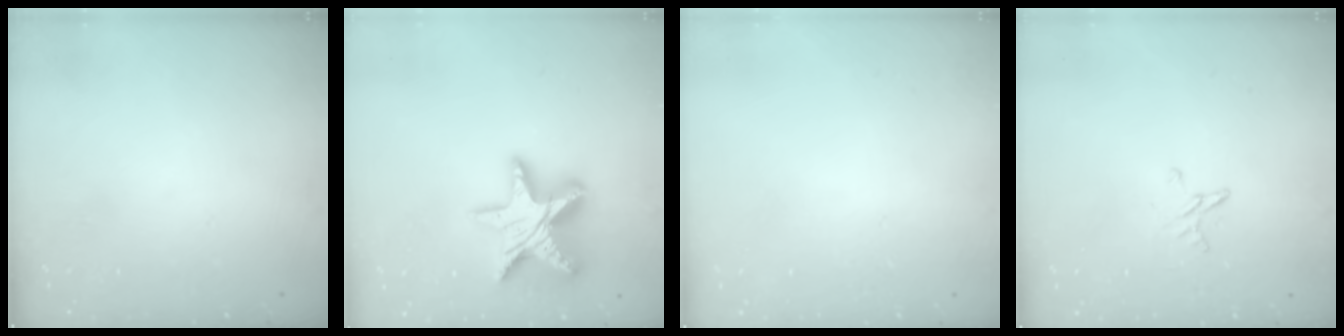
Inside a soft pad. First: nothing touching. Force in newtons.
{"total": 16.9, "press": 16.8, "slide": 1.4}
{"total": 0.0}
{"total": 3.5, "press": 3.5, "slide": 0.3}